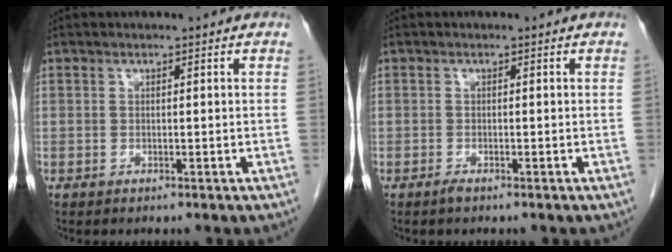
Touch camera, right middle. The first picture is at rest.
{"total": 0.7, "force": [-0.6, 0.0, 0.4], "torque": [-0.010, -0.001, -0.010]}